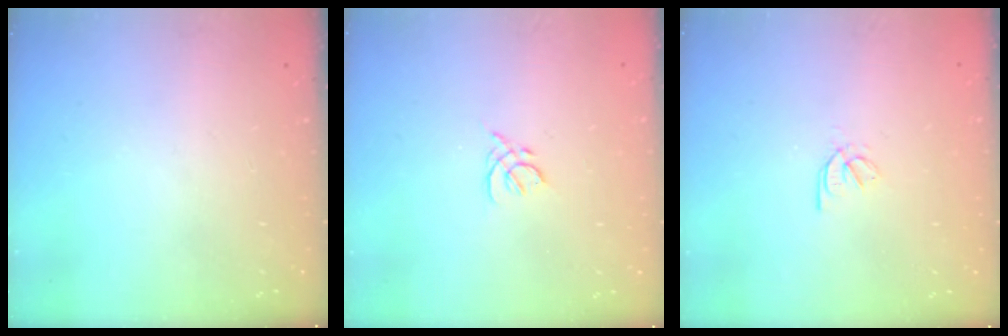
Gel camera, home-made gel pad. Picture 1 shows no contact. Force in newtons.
{"total": 2.0, "press": 1.9, "slide": 0.6}
{"total": 2.2, "press": 2.2, "slide": 0.5}